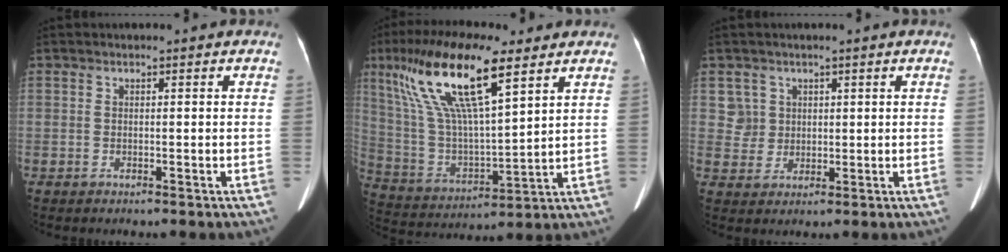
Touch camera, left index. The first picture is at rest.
{"total": 18.1, "force": [9.9, 3.6, 14.7], "torque": [-0.302, 0.009, 0.188]}
{"total": 3.6, "force": [1.2, 3.3, -0.4], "torque": [0.019, -0.001, 0.025]}